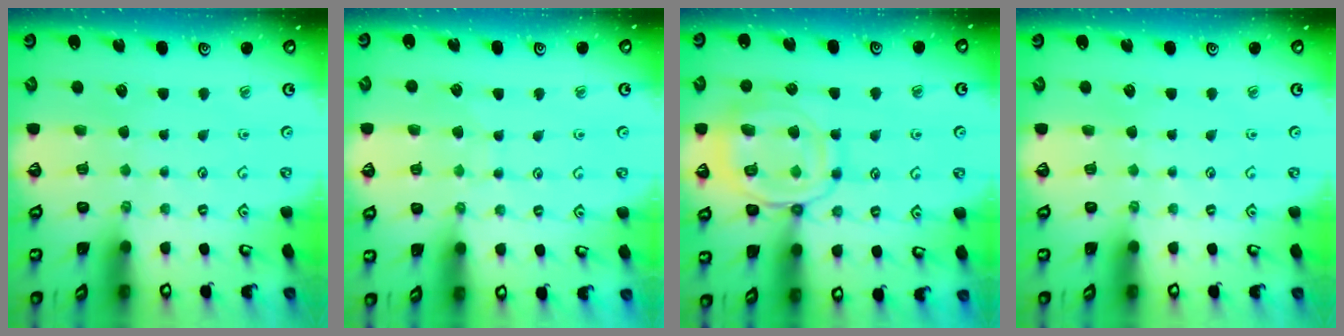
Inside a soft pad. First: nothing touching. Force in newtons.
{"total": 4.9, "press": 4.8, "slide": 0.4}
{"total": 13.9, "press": 13.8, "slide": 1.2}
{"total": 0.0}